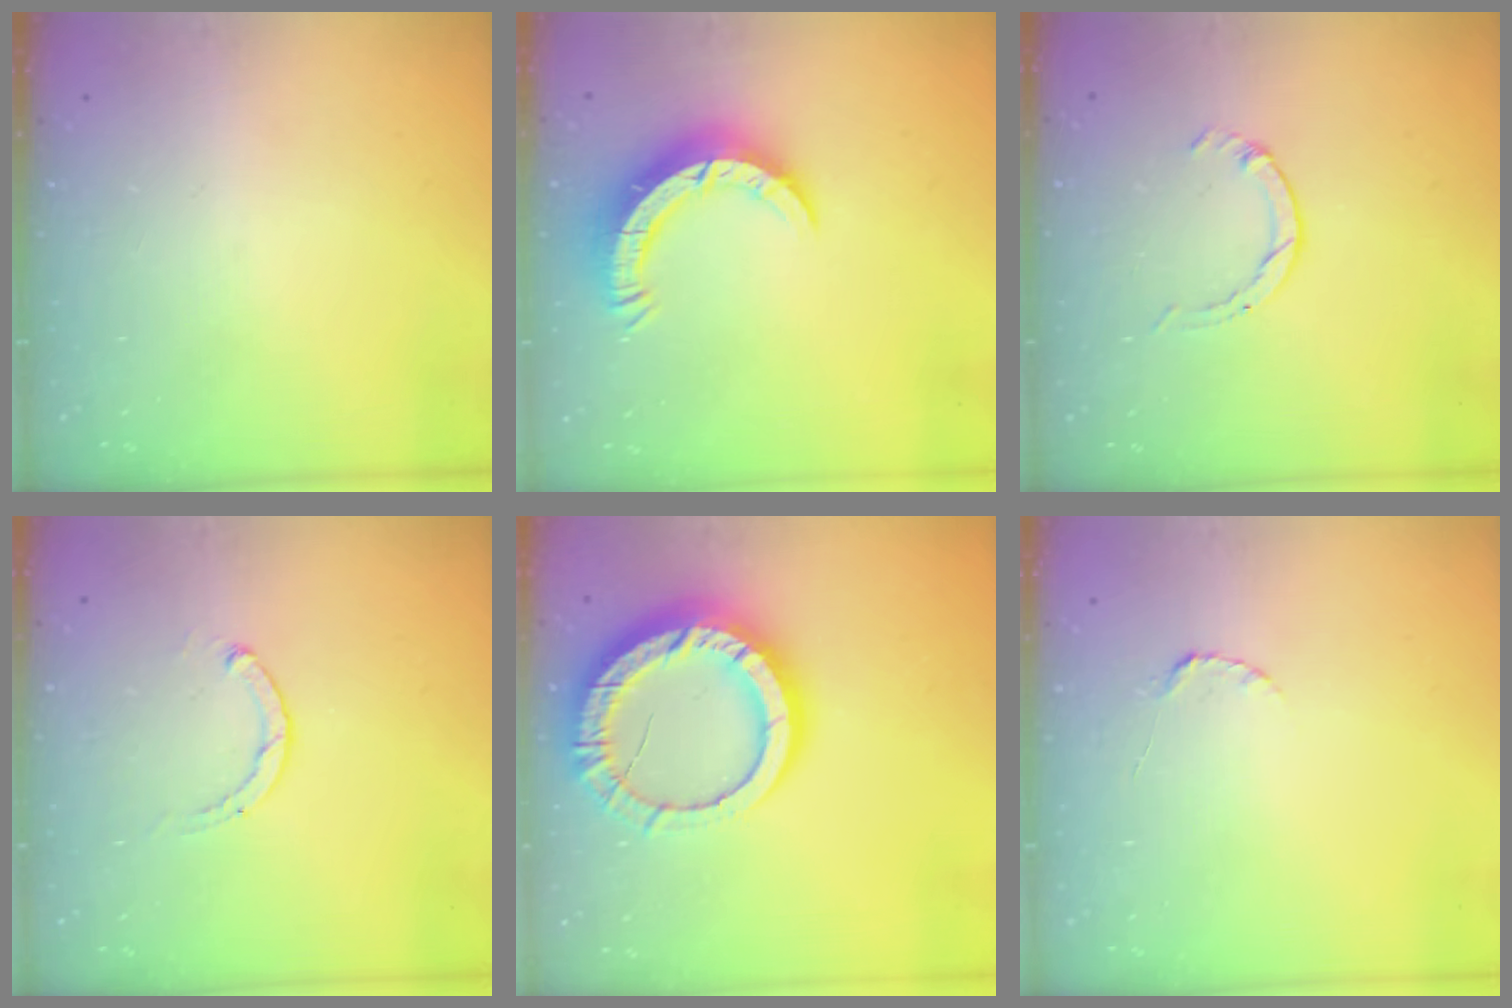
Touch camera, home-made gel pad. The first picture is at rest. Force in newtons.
{"total": 8.0, "press": 7.9, "slide": 0.7}
{"total": 0.5, "press": 0.5, "slide": 0.1}
{"total": 1.8, "press": 1.7, "slide": 0.5}
{"total": 16.2, "press": 16.2, "slide": 1.5}
{"total": 2.2, "press": 2.2, "slide": 0.3}